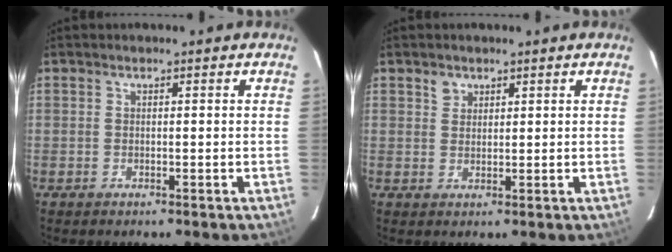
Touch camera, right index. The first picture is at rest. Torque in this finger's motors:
{"motor_torque": [0.00, 0.00, 0.00, 0.02]}